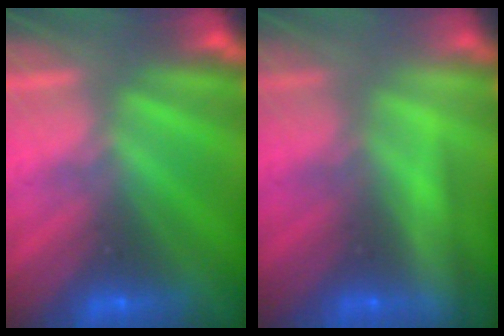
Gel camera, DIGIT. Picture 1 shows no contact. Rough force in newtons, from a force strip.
{"total": 2.3}